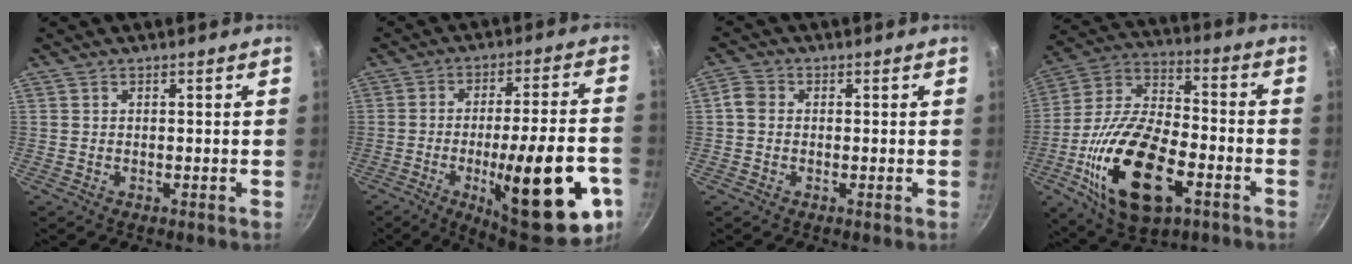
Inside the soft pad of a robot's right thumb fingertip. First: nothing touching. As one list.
[{"total": 25.3, "force": [-8.9, 7.3, 22.6], "torque": [-0.285, 0.026, -0.116]}, {"total": 2.9, "force": [-0.1, 2.5, 1.4], "torque": [-0.027, 0.008, -0.012]}, {"total": 24.4, "force": [-8.0, 12.7, 19.1], "torque": [-0.356, 0.027, -0.144]}]